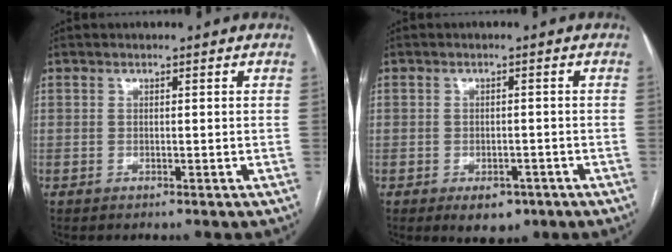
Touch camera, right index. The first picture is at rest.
{"total": 4.3, "force": [-2.5, 2.6, 2.4], "torque": [-0.026, 0.000, -0.024]}